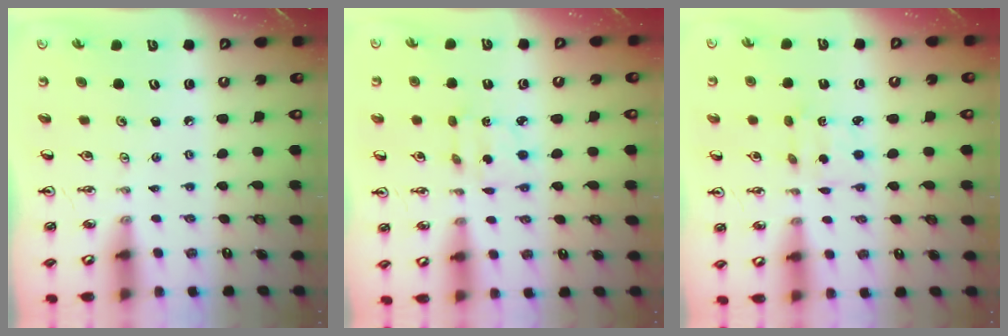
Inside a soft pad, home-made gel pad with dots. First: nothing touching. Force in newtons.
{"total": 2.3, "press": 2.3, "slide": 0.2}
{"total": 2.7, "press": 2.7, "slide": 0.5}